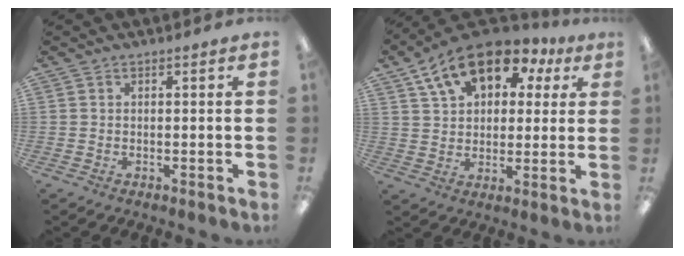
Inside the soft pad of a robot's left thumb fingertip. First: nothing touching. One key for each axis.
{"total": 14.7, "fx": 8.5, "fy": 8.9, "fz": 8.0, "tx": -0.139, "ty": -0.029, "tz": 0.155}